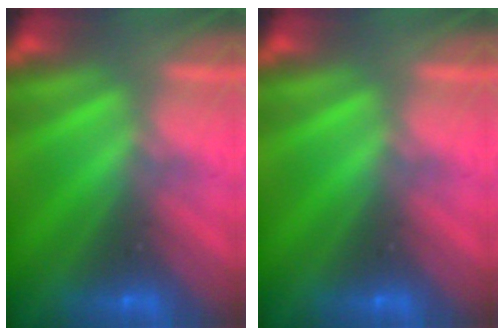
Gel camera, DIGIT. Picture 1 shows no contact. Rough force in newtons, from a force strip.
{"total": 0.0}